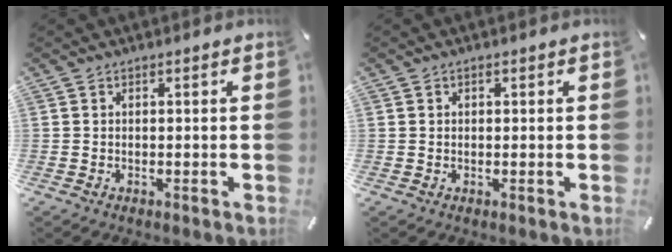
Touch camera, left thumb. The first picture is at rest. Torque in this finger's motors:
{"motor_torque": [-0.07, -0.31, 0.01, 0.11, -0.01]}